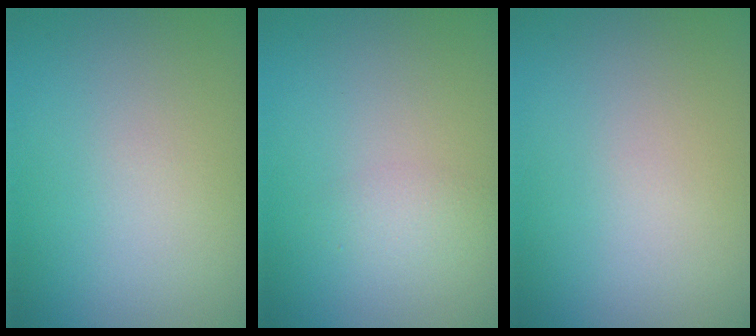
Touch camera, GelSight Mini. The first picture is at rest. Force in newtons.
{"total": 1.3, "press": 1.3, "slide": 0.0}
{"total": 0.0}